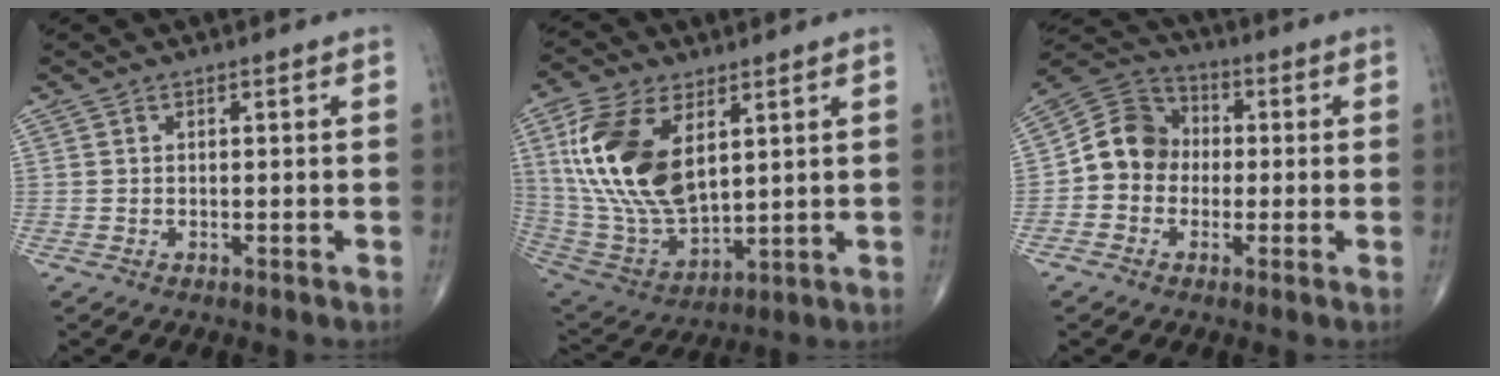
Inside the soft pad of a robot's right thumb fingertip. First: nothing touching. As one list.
[{"total": 20.2, "force": [6.0, 10.9, 15.9], "torque": [-0.315, -0.029, 0.122]}, {"total": 9.6, "force": [-0.9, 8.5, 4.4], "torque": [-0.058, 0.037, -0.033]}]